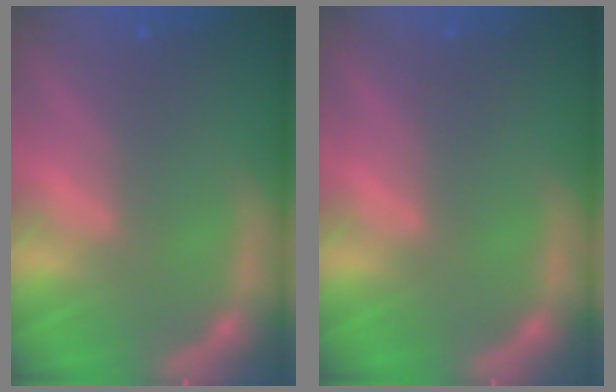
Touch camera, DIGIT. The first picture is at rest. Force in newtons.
{"total": 0.0}